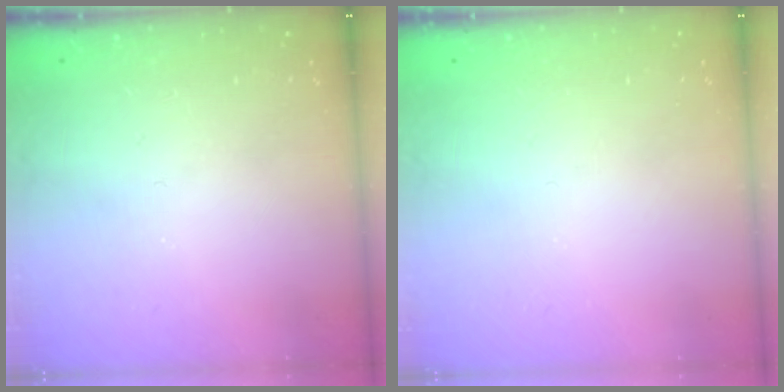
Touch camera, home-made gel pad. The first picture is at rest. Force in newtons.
{"total": 0.0}